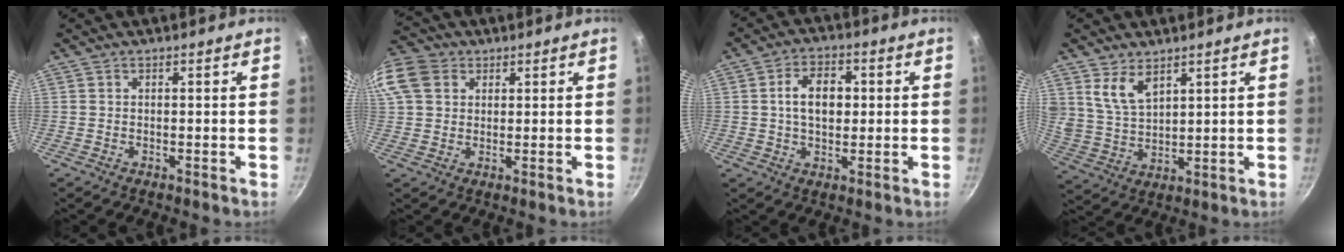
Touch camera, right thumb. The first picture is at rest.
{"total": 14.8, "force": [5.1, 11.8, 7.4], "torque": [-0.174, 0.029, 0.088]}
{"total": 8.1, "force": [0.8, 5.4, 6.0], "torque": [-0.081, 0.012, 0.008]}
{"total": 7.1, "force": [4.3, 3.7, 4.2], "torque": [-0.072, -0.027, 0.097]}